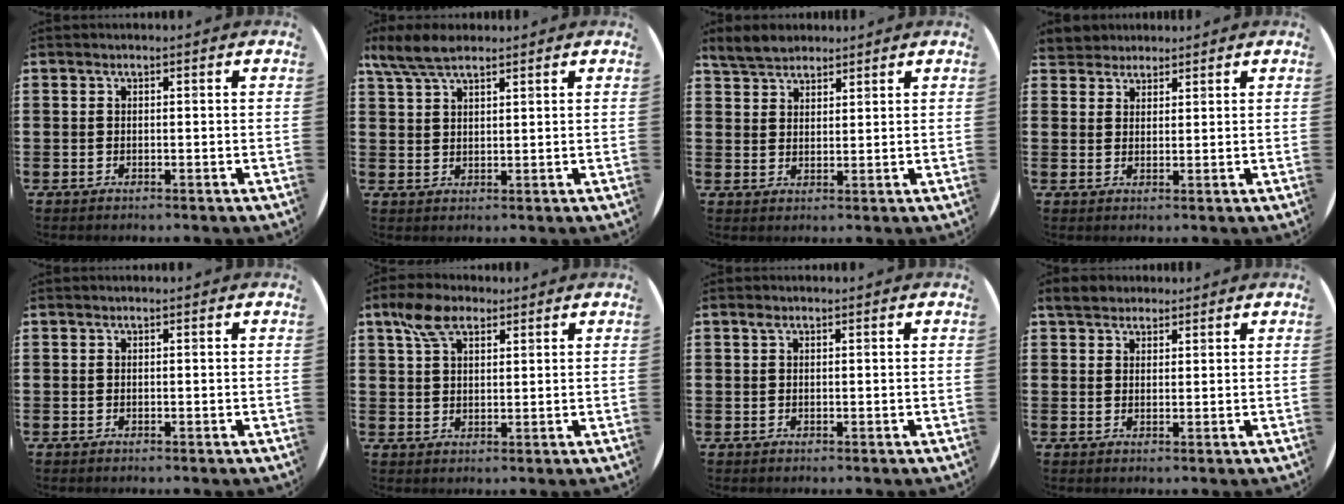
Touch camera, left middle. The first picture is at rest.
{"total": 5.3, "force": [4.2, 1.7, 2.7], "torque": [-0.062, -0.002, 0.078]}
{"total": 4.1, "force": [3.7, 1.5, 0.7], "torque": [-0.025, -0.001, 0.072]}
{"total": 3.0, "force": [2.8, 1.2, -0.3], "torque": [-0.003, 0.002, 0.055]}
{"total": 0.0}
{"total": 5.5, "force": [3.5, 2.9, 3.2], "torque": [-0.064, 0.010, 0.062]}
{"total": 0.6, "force": [0.3, 0.3, 0.3], "torque": [0.001, 0.000, 0.004]}
{"total": 2.7, "force": [2.4, 1.2, 0.4], "torque": [-0.005, 0.004, 0.046]}